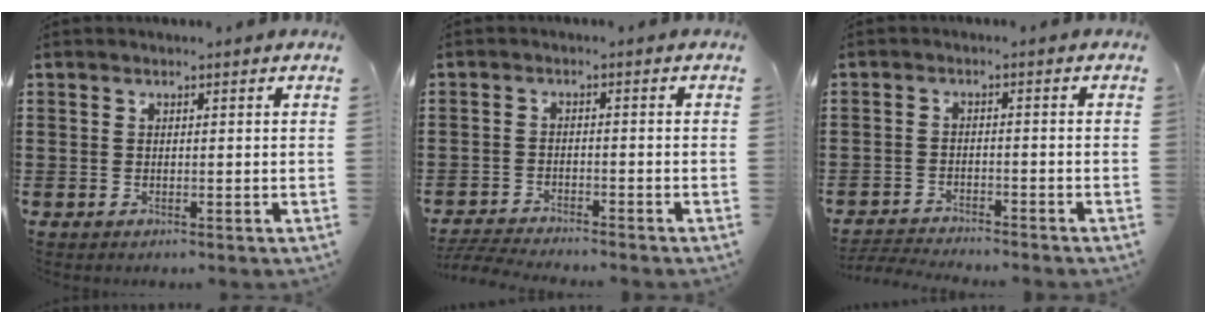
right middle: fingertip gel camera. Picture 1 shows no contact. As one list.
[{"total": 3.4, "force": [-3.3, 0.0, 0.5], "torque": [-0.024, -0.006, -0.075]}, {"total": 2.9, "force": [-2.9, 0.1, 0.2], "torque": [-0.015, -0.003, -0.065]}]